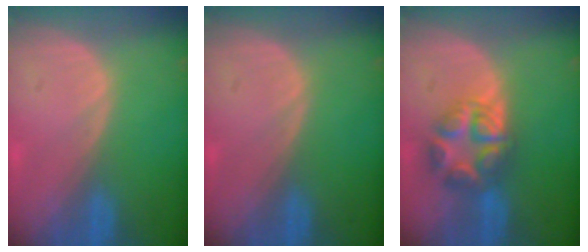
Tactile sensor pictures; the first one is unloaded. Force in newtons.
{"total": 0.0}
{"total": 6.7, "press": 6.7, "slide": 0.3}